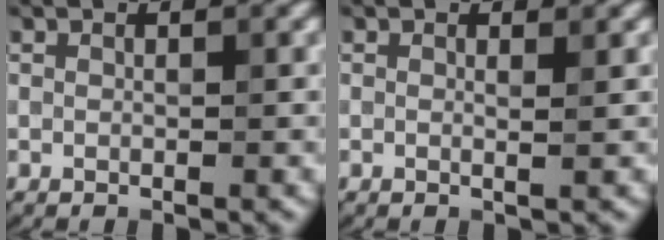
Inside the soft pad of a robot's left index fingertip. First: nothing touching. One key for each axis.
{"total": 0.7, "fx": 0.2, "fy": 0.1, "fz": 0.7, "tx": -0.008, "ty": -0.002, "tz": -0.001}